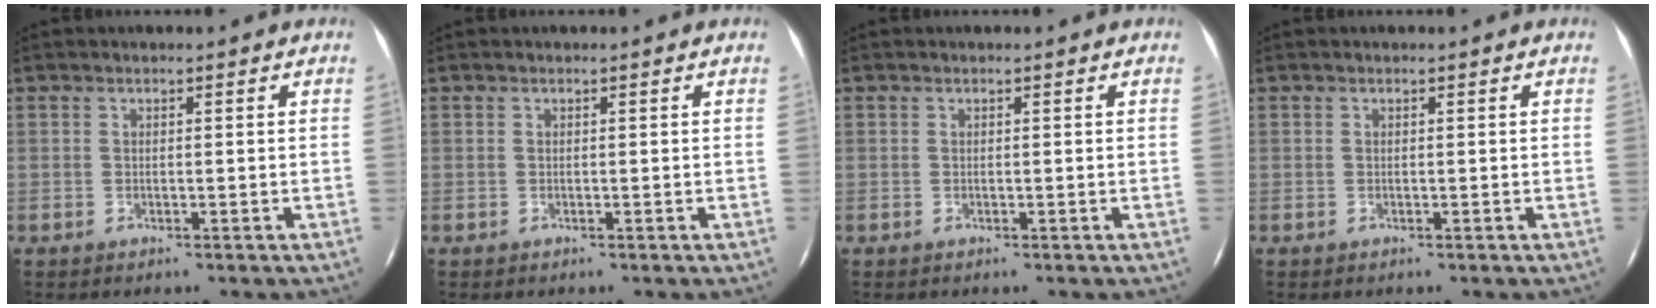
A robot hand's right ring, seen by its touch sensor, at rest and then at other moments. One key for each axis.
{"total": 0.0}
{"total": 0.0}
{"total": 0.0}